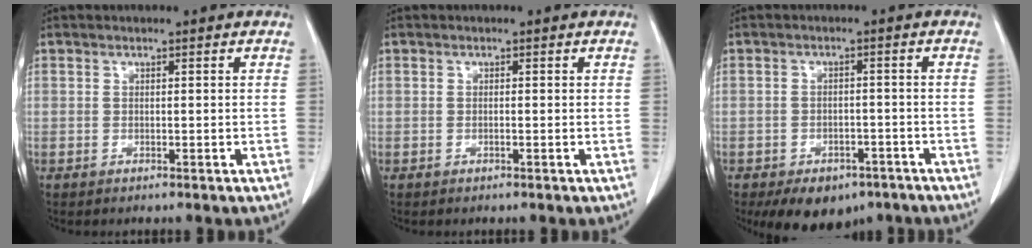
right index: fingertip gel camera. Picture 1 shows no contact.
{"total": 0.0}
{"total": 8.9, "force": [-6.1, 5.3, 3.7], "torque": [-0.047, 0.008, -0.083]}